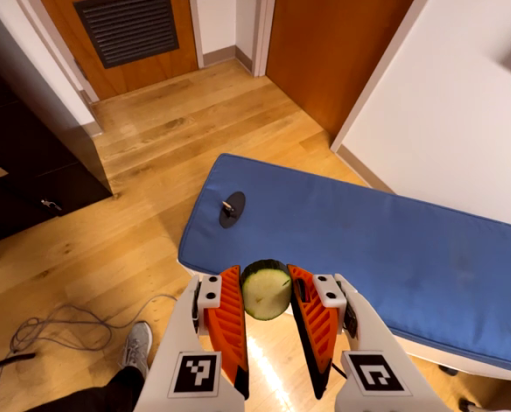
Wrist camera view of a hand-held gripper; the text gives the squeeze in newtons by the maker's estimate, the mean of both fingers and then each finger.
{"total": 9.6, "left": 9.3, "right": 9.9}